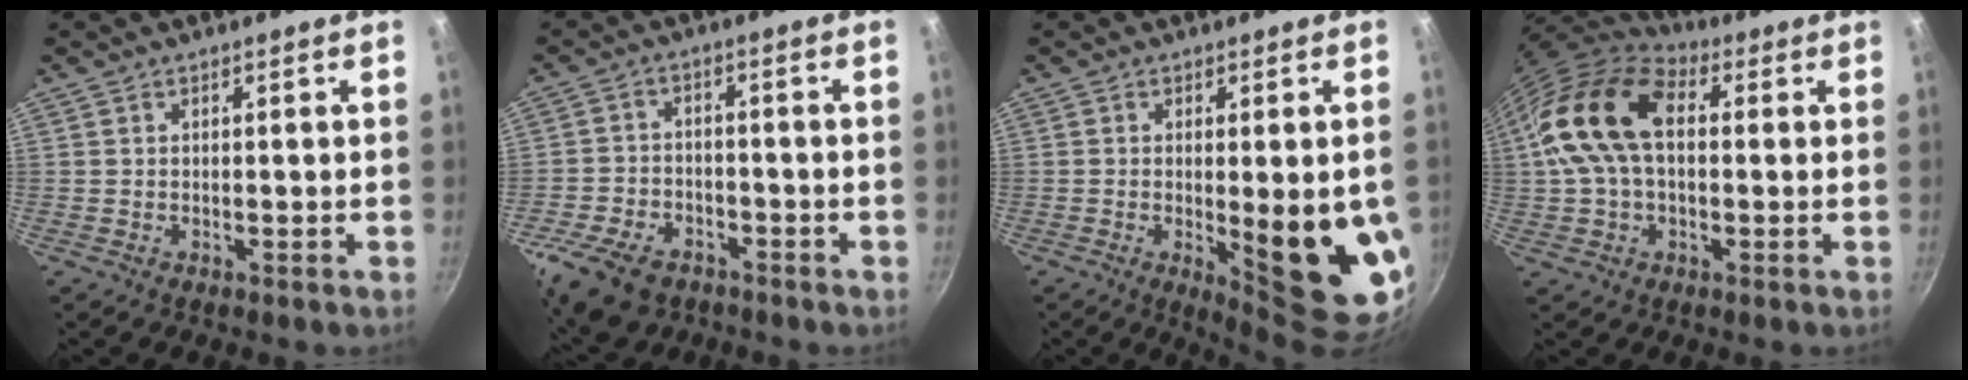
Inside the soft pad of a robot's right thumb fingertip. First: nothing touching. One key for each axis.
{"total": 12.4, "fx": -7.2, "fy": 7.7, "fz": 6.5, "tx": -0.121, "ty": 0.028, "tz": -0.129}
{"total": 14.7, "fx": -2.1, "fy": 4.0, "fz": 14.0, "tx": -0.166, "ty": -0.013, "tz": -0.013}
{"total": 17.2, "fx": 2.2, "fy": 11.1, "fz": 12.9, "tx": -0.229, "ty": 0.030, "tz": 0.022}